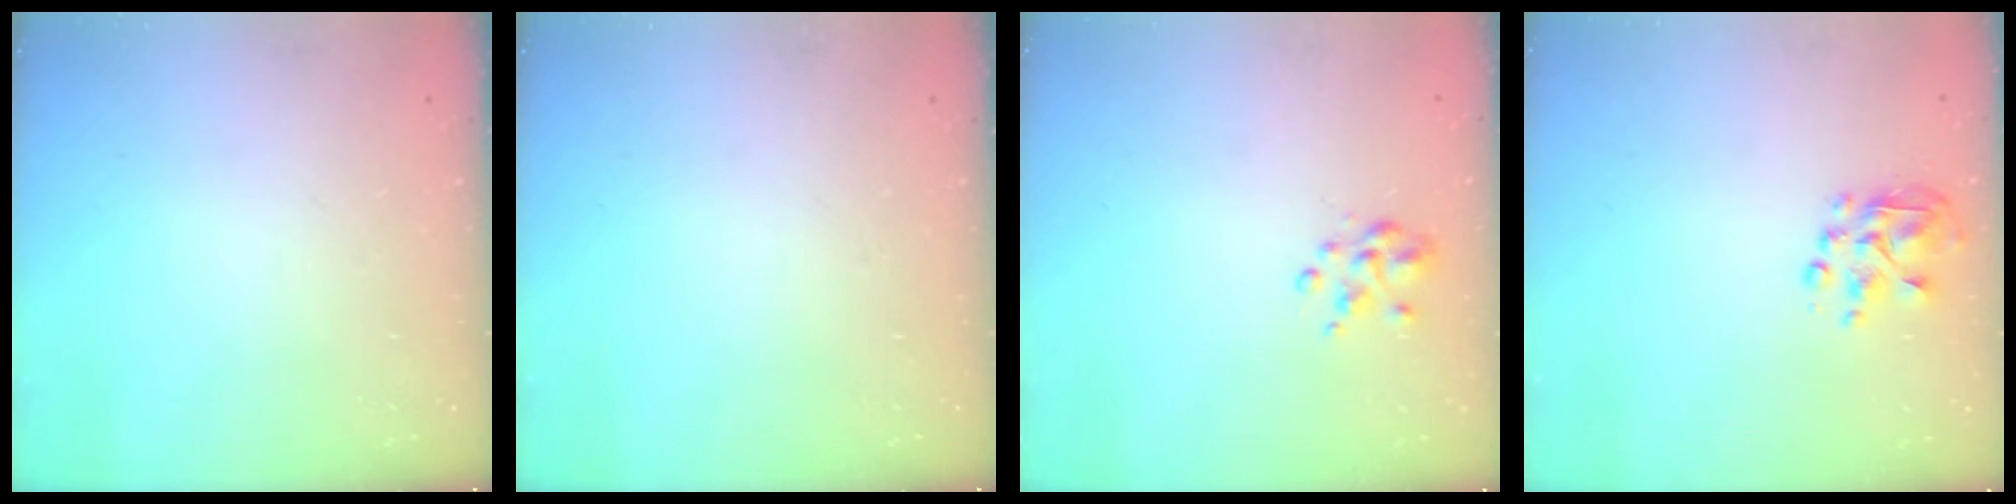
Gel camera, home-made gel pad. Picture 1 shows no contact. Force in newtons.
{"total": 0.0}
{"total": 3.0, "press": 2.9, "slide": 1.1}
{"total": 5.3, "press": 5.2, "slide": 0.7}